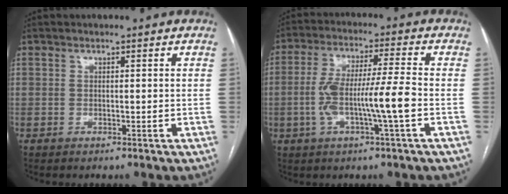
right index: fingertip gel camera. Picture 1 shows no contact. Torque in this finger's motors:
{"motor_torque": [1.25, -0.11, 0.80, 0.20]}